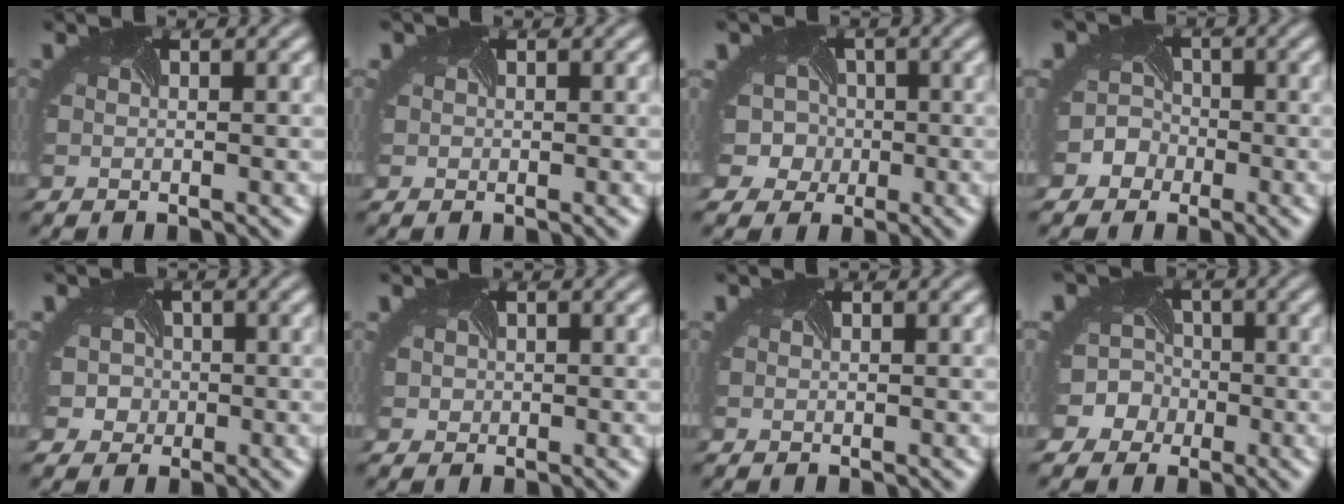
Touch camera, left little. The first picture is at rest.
{"total": 1.3, "force": [0.3, 1.3, 0.2], "torque": [0.001, 0.009, -0.006]}
{"total": 8.5, "force": [0.5, 7.9, 3.1], "torque": [-0.060, 0.027, -0.046]}
{"total": 5.8, "force": [-1.9, 5.4, 1.0], "torque": [-0.013, 0.015, -0.068]}
{"total": 4.5, "force": [-0.1, 4.4, 0.9], "torque": [-0.011, 0.023, -0.038]}
{"total": 1.5, "force": [0.5, 1.4, -0.3], "torque": [0.007, 0.012, -0.001]}
{"total": 0.0}
{"total": 9.1, "force": [-1.7, 8.6, 2.4], "torque": [-0.070, 0.015, -0.075]}